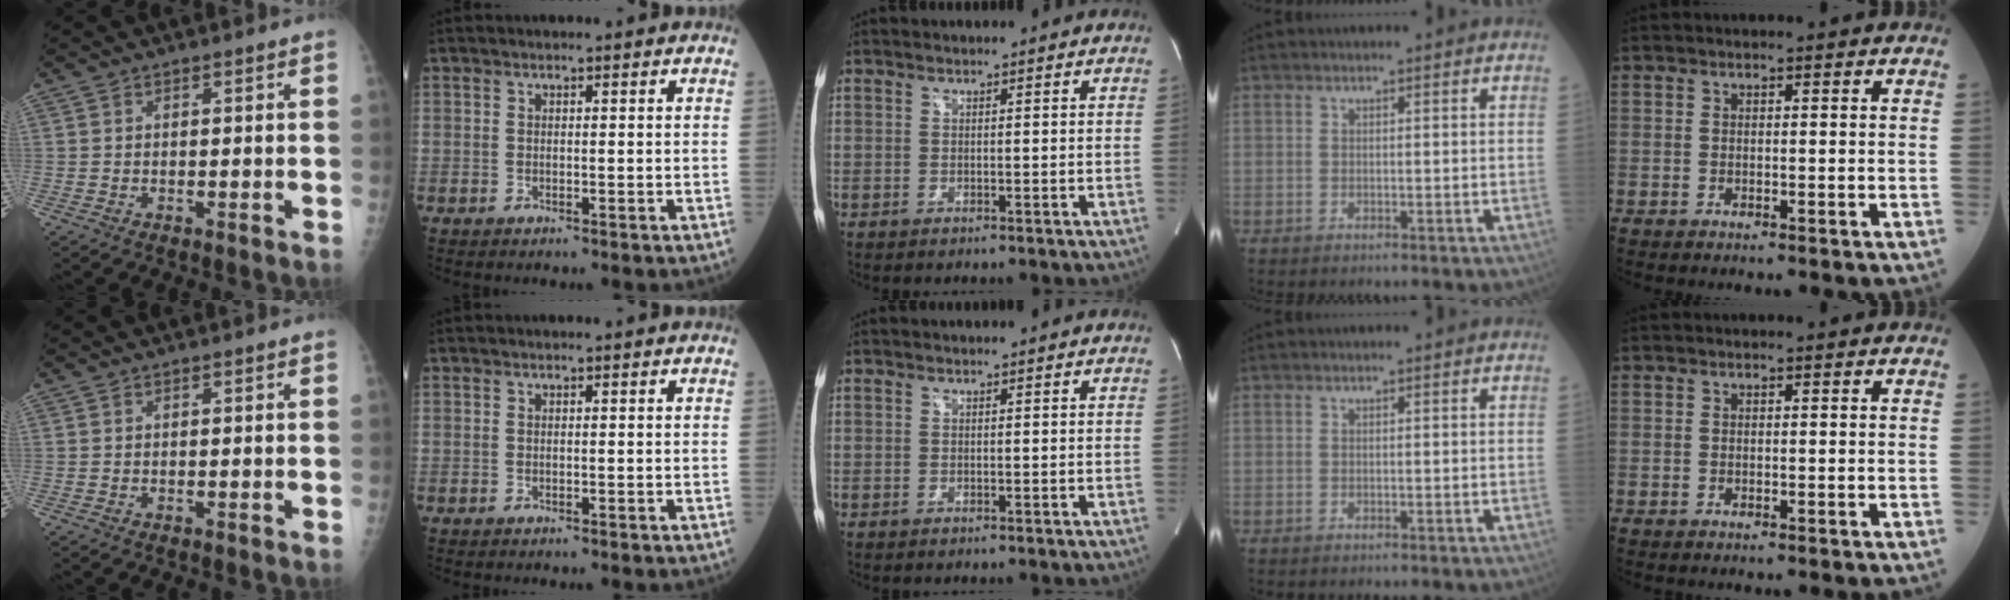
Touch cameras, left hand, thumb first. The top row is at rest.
{}